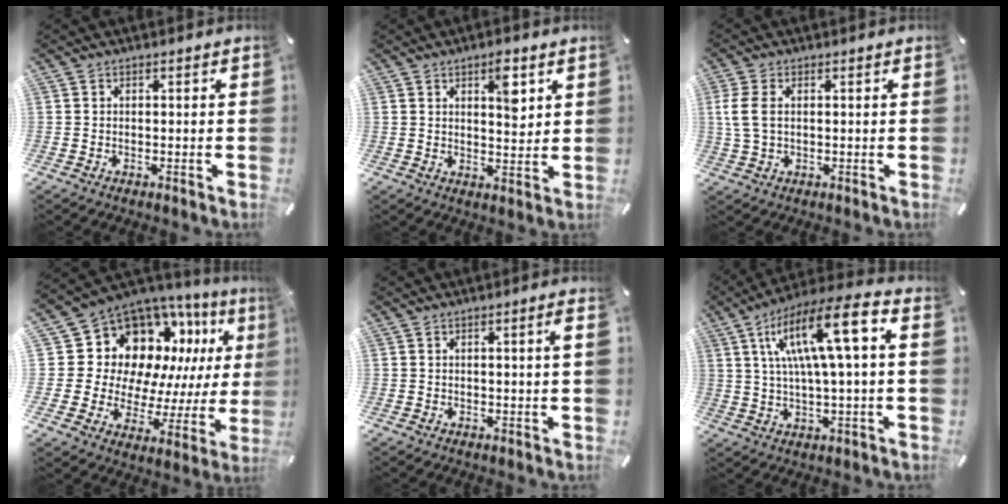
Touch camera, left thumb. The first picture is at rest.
{"total": 6.6, "force": [3.2, 2.8, 5.0], "torque": [-0.059, -0.018, 0.045]}
{"total": 5.8, "force": [1.0, 3.6, 4.4], "torque": [-0.114, -0.002, 0.013]}
{"total": 15.5, "force": [7.5, 11.7, 6.8], "torque": [-0.105, -0.083, 0.149]}
{"total": 2.0, "force": [0.3, 0.0, 2.0], "torque": [-0.034, -0.003, 0.003]}
{"total": 15.7, "force": [4.6, 3.9, 14.5], "torque": [-0.271, -0.003, 0.067]}